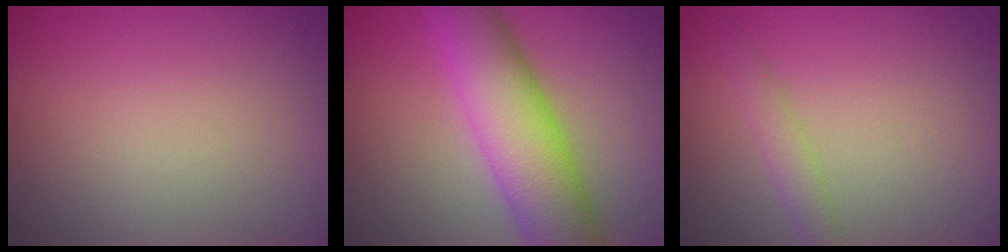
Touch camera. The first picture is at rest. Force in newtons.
{"total": 8.9, "press": 8.9, "slide": 0.4}
{"total": 1.7, "press": 1.7, "slide": 0.1}